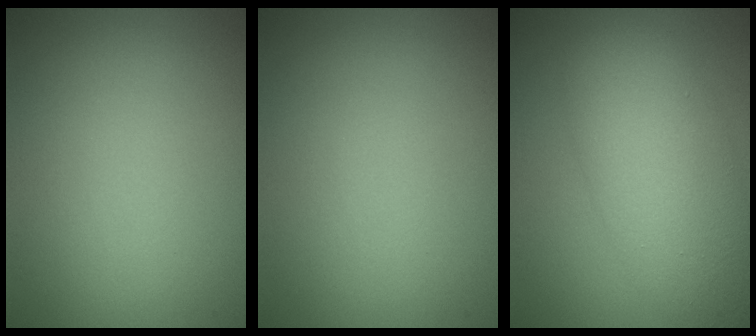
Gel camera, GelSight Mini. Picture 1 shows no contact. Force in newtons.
{"total": 0.0}
{"total": 6.9, "press": 6.9, "slide": 0.3}